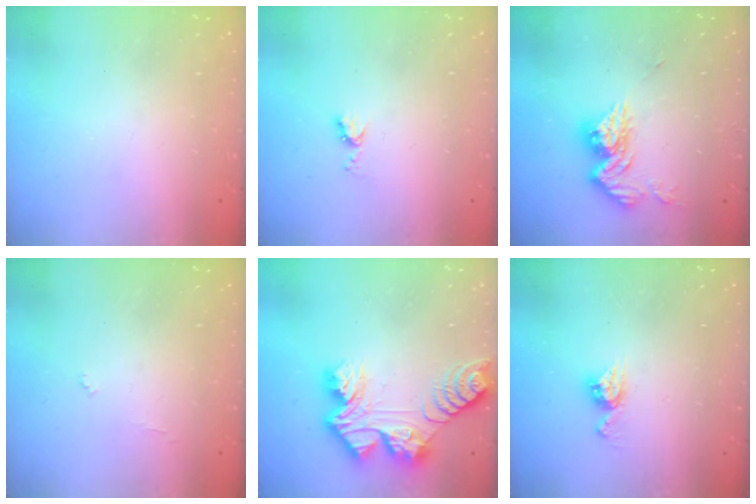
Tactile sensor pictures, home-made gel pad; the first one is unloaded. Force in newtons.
{"total": 5.1, "press": 5.1, "slide": 0.5}
{"total": 12.8, "press": 12.8, "slide": 1.1}
{"total": 3.9, "press": 3.9, "slide": 0.3}
{"total": 13.7, "press": 13.7, "slide": 1.1}
{"total": 6.8, "press": 6.8, "slide": 0.5}